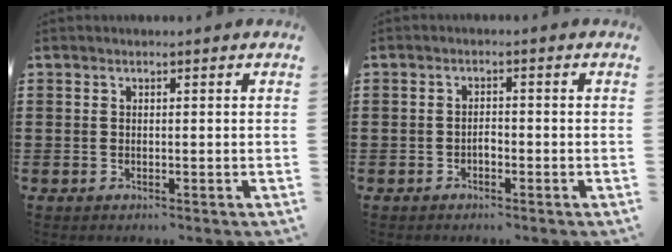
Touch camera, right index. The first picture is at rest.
{"total": 1.5, "force": [-0.8, 0.7, 1.1], "torque": [-0.023, 0.002, -0.015]}